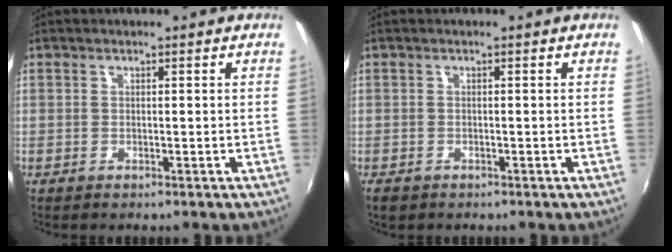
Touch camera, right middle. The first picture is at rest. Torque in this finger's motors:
{"motor_torque": [0.21, -0.38, 0.03, 0.00]}